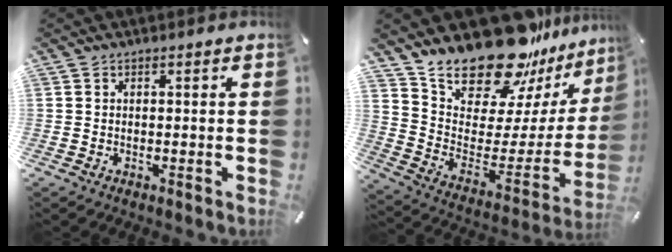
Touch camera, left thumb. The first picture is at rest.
{"total": 22.1, "force": [19.4, 8.6, 6.0], "torque": [-0.092, -0.166, 0.344]}